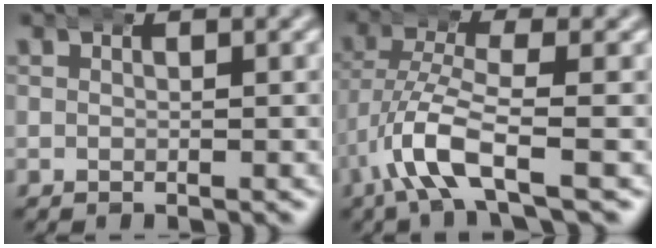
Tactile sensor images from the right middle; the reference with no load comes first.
{"total": 5.2, "force": [-1.6, 1.7, 4.7], "torque": [-0.125, -0.024, -0.014]}